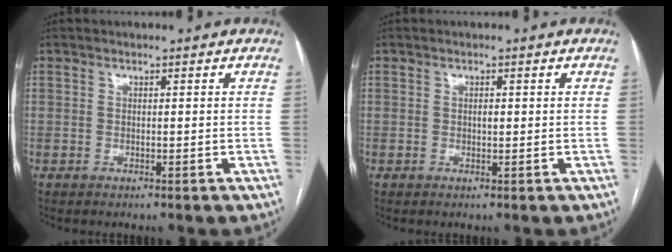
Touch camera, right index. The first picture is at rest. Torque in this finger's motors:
{"motor_torque": [0.14, 0.01, 0.12, 0.03]}